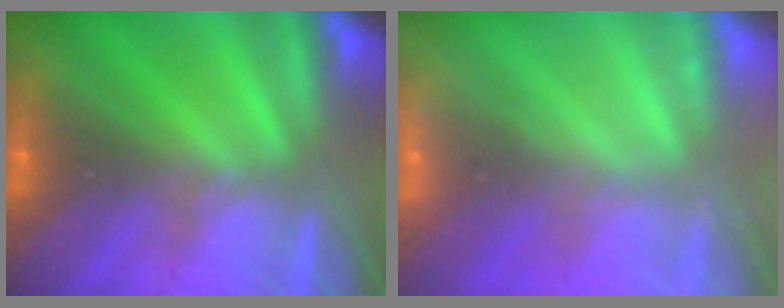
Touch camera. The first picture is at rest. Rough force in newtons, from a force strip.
{"total": 2.2}